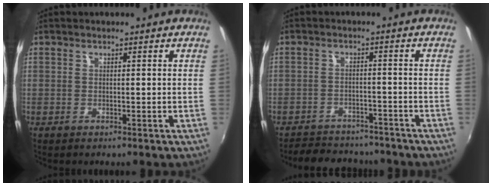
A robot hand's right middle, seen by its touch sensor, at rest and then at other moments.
{"total": 11.7, "force": [-10.3, 4.3, 3.6], "torque": [-0.089, 0.009, -0.139]}